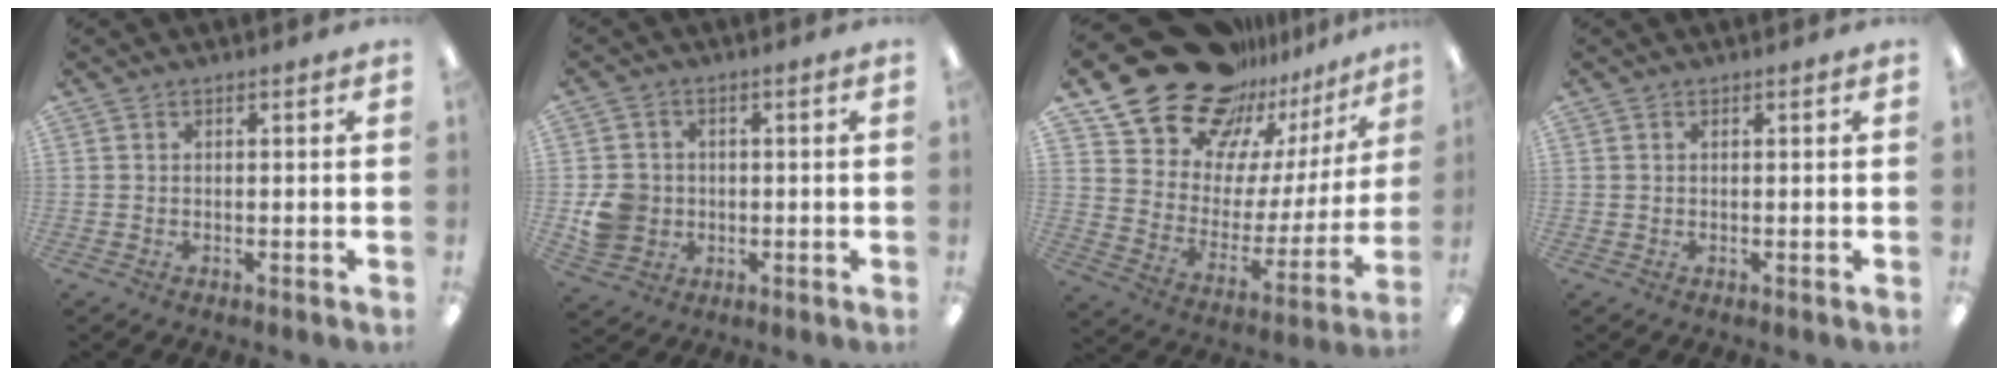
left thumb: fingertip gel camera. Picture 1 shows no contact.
{"total": 7.0, "force": [-0.7, 6.6, 2.3], "torque": [-0.048, 0.014, -0.009]}
{"total": 24.4, "force": [19.7, 12.2, 7.5], "torque": [-0.133, -0.141, 0.364]}
{"total": 0.0}